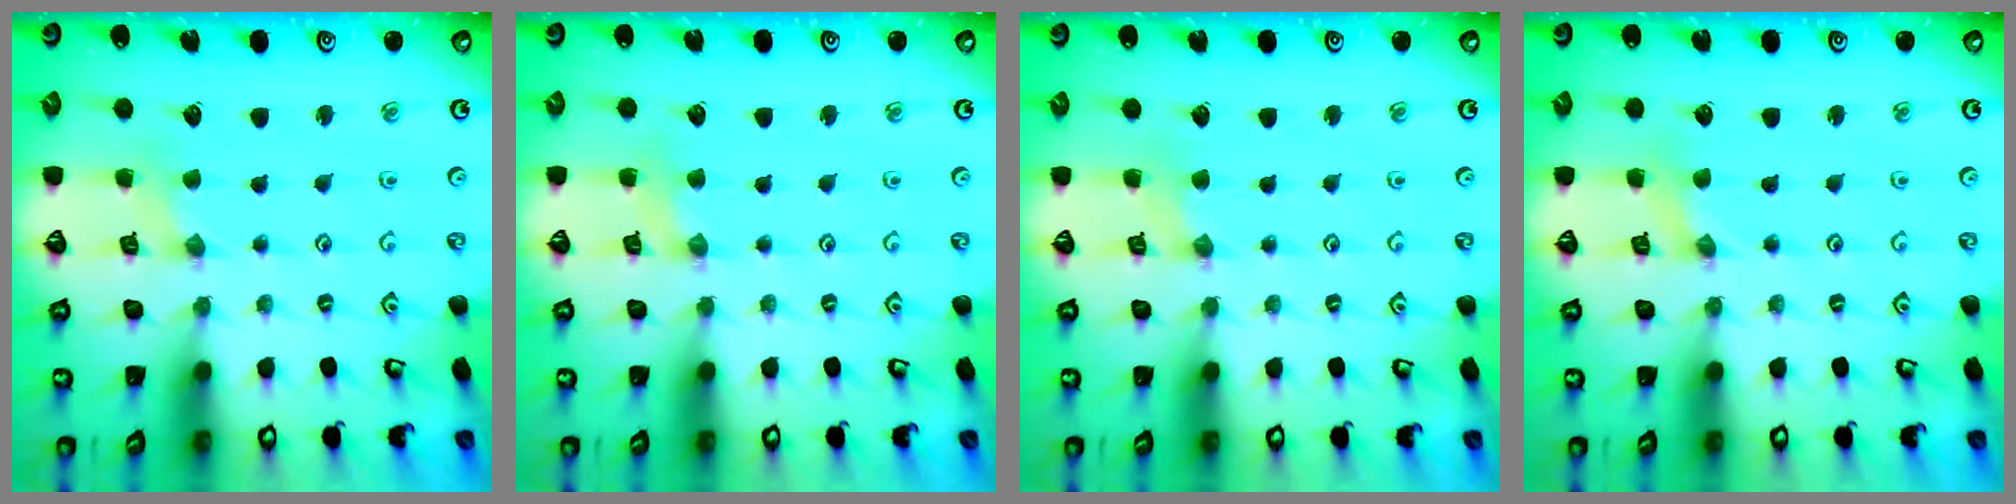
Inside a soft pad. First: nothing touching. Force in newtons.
{"total": 2.4, "press": 2.4, "slide": 0.5}
{"total": 1.8, "press": 1.8, "slide": 0.3}
{"total": 0.0}